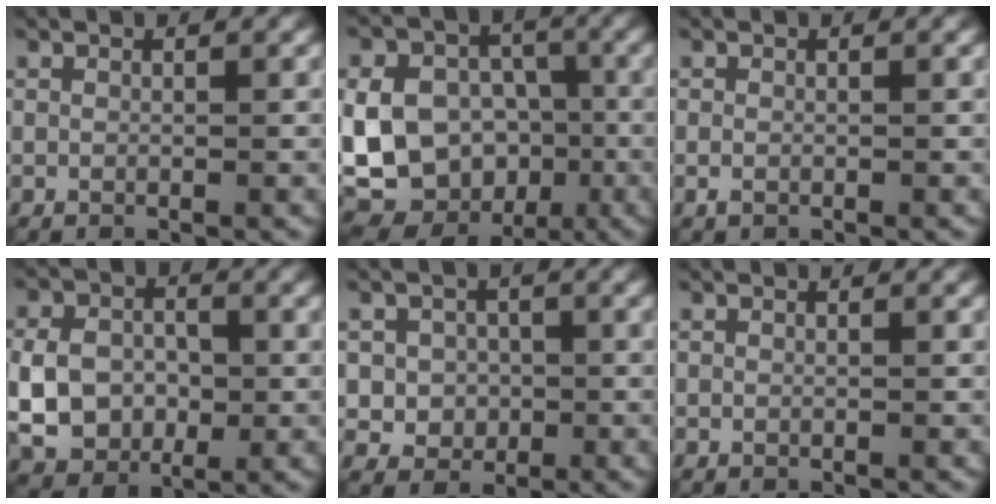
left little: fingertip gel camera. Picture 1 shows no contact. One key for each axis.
{"total": 14.8, "fx": -3.5, "fy": 12.6, "fz": 6.9, "tx": -0.144, "ty": 0.009, "tz": -0.060}
{"total": 0.8, "fx": -0.3, "fy": 0.5, "fz": 0.5, "tx": -0.014, "ty": -0.002, "tz": -0.006}
{"total": 6.1, "fx": -0.7, "fy": 4.7, "fz": 3.9, "tx": -0.082, "ty": 0.000, "tz": -0.019}
{"total": 3.2, "fx": 0.0, "fy": 3.0, "fz": 1.0, "tx": -0.007, "ty": -0.002, "tz": -0.009}
{"total": 0.0}